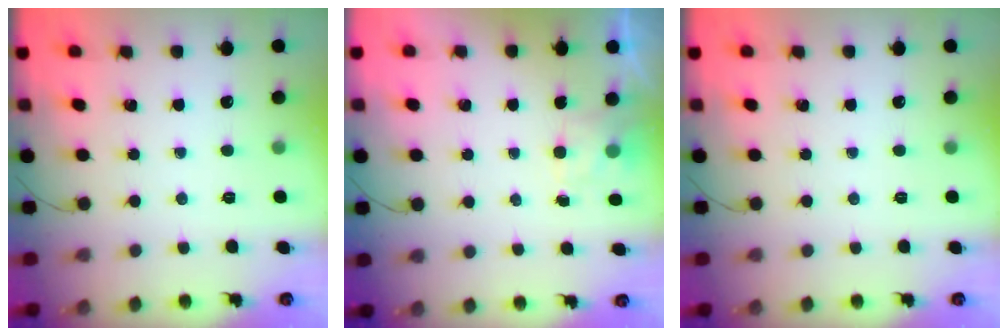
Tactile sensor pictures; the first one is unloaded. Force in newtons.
{"total": 1.4, "press": 0.7, "slide": 1.2}
{"total": 0.0}